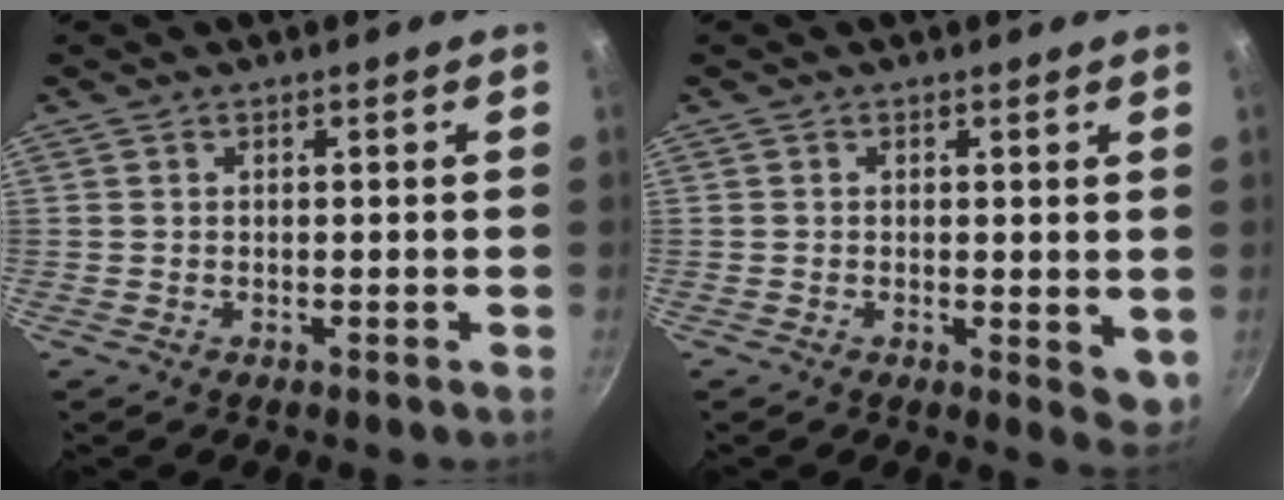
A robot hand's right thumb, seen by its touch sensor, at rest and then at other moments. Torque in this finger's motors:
{"motor_torque": [-0.49, 0.12, -0.13, -0.13, 0.00]}